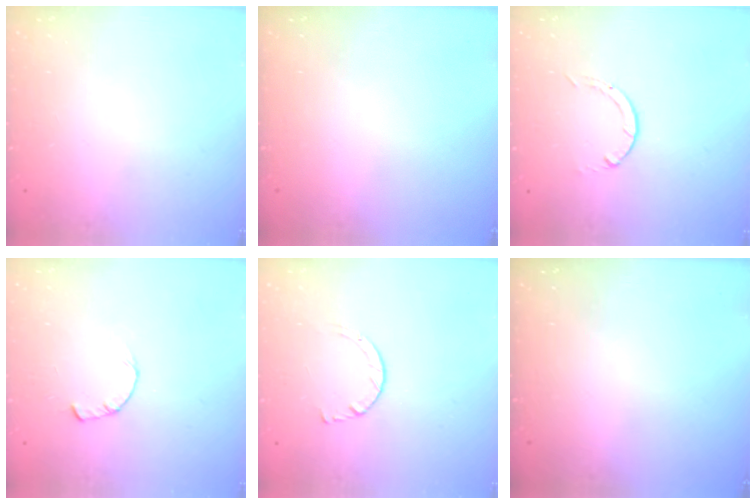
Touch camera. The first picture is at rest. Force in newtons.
{"total": 0.0}
{"total": 0.0}
{"total": 0.8, "press": 0.8, "slide": 0.2}
{"total": 2.7, "press": 2.7, "slide": 0.3}
{"total": 0.0}